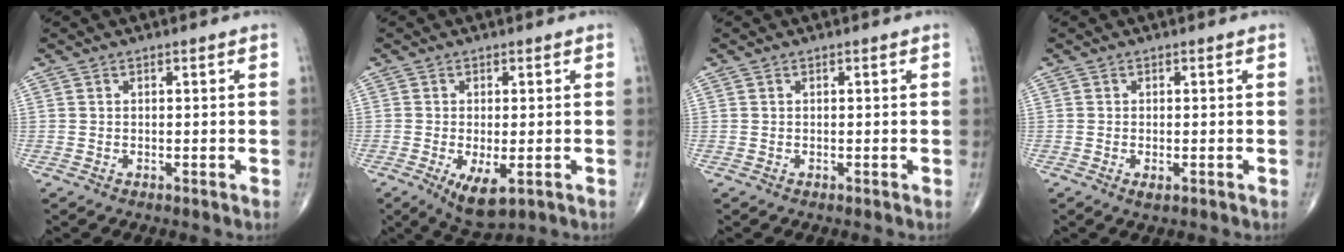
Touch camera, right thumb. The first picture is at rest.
{"total": 6.2, "force": [-2.0, 2.4, 5.4], "torque": [-0.096, -0.017, -0.025]}
{"total": 0.0}
{"total": 1.2, "force": [-0.4, 0.4, 1.0], "torque": [-0.021, -0.004, -0.007]}